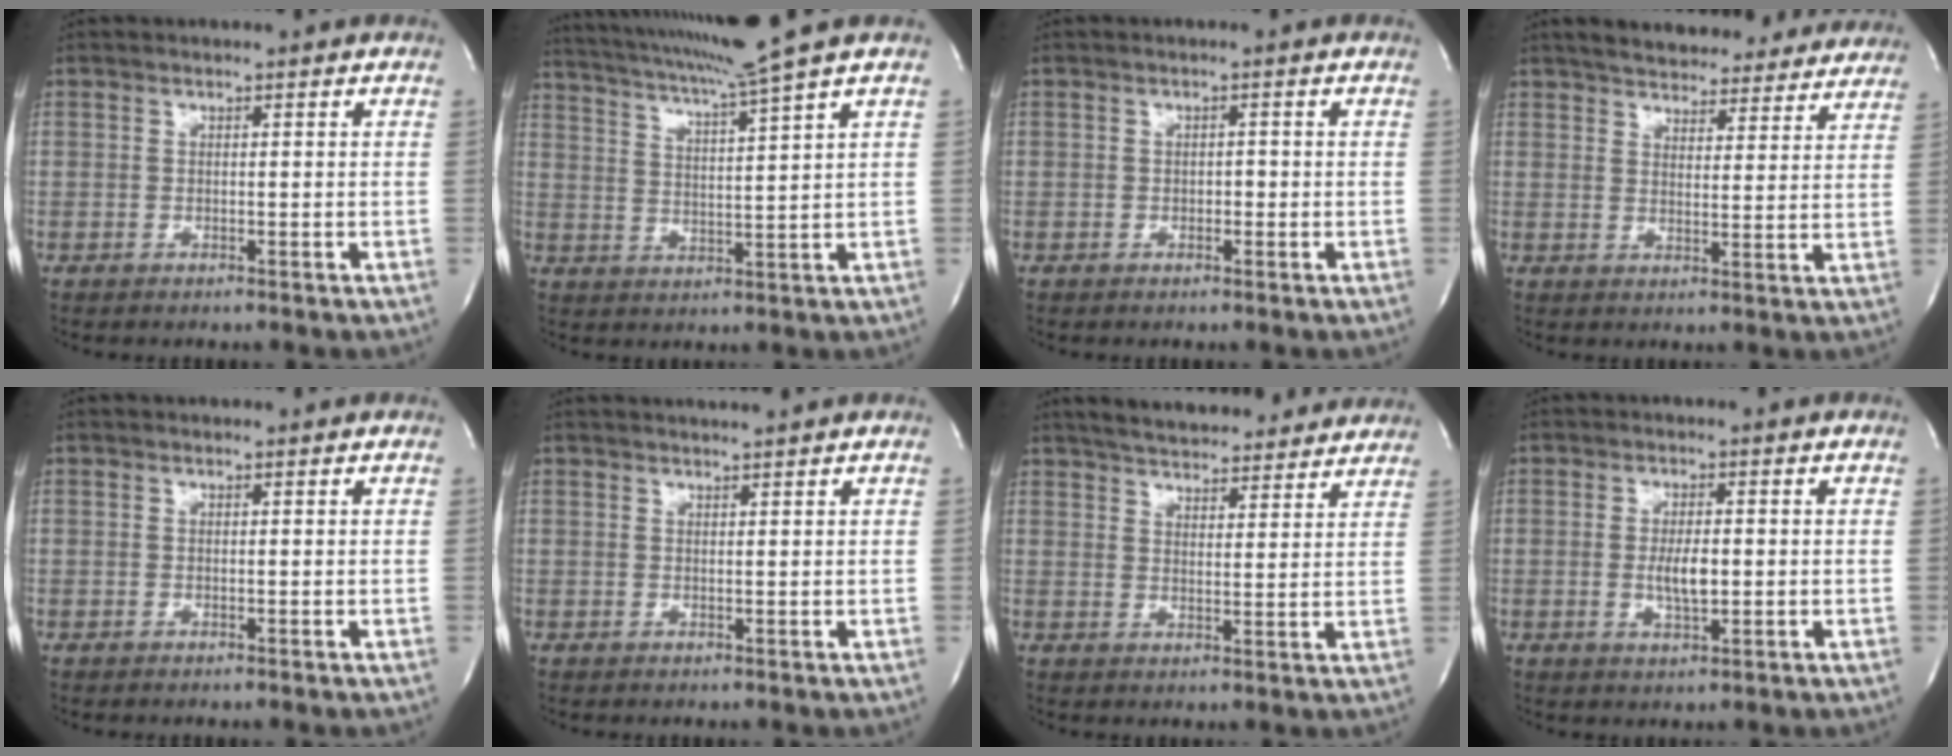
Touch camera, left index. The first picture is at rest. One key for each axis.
{"total": 11.9, "fx": 9.5, "fy": -2.7, "fz": 6.6, "tx": -0.121, "ty": -0.014, "tz": 0.149}
{"total": 1.0, "fx": -0.5, "fy": 0.6, "fz": 0.6, "tx": -0.007, "ty": -0.002, "tz": -0.008}
{"total": 20.7, "fx": 18.6, "fy": 6.2, "fz": 6.6, "tx": -0.096, "ty": 0.006, "tz": 0.230}
{"total": 0.0}
{"total": 2.1, "fx": 2.0, "fy": -0.5, "fz": 0.6, "tx": -0.009, "ty": 0.003, "tz": 0.030}
{"total": 17.8, "fx": 16.0, "fy": 4.2, "fz": 6.5, "tx": -0.099, "ty": 0.017, "tz": 0.214}
{"total": 3.8, "fx": -0.6, "fy": 1.0, "fz": 3.6, "tx": -0.073, "ty": -0.009, "tz": -0.008}